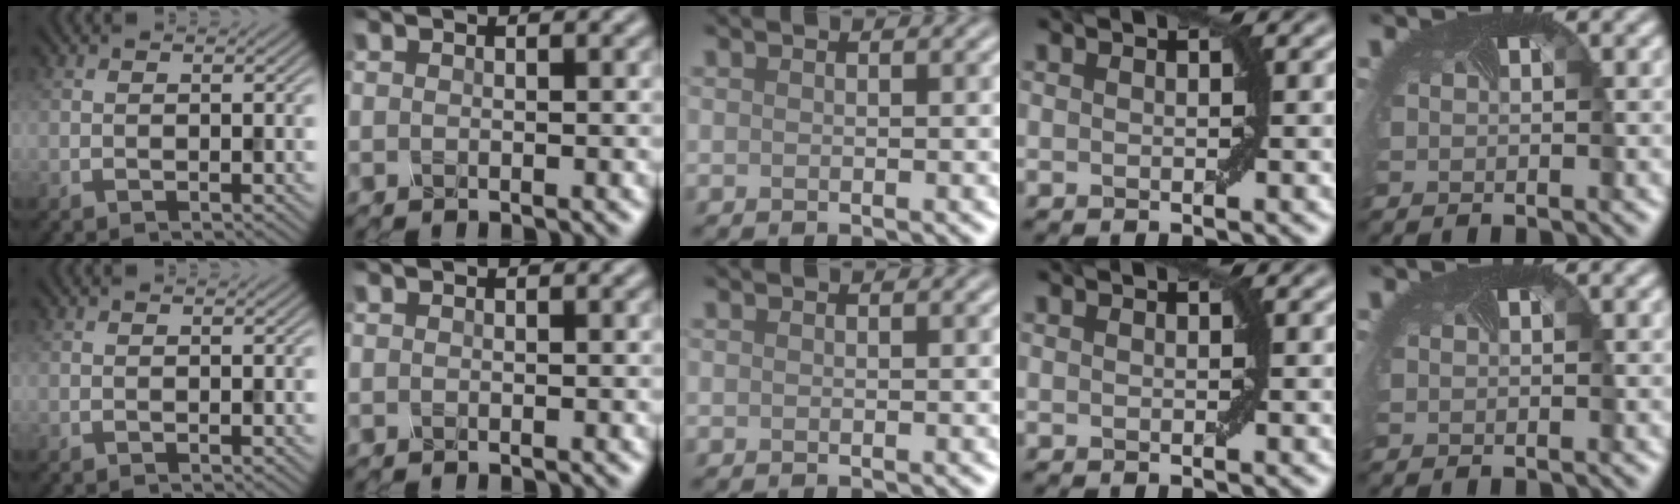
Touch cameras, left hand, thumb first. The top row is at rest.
{}